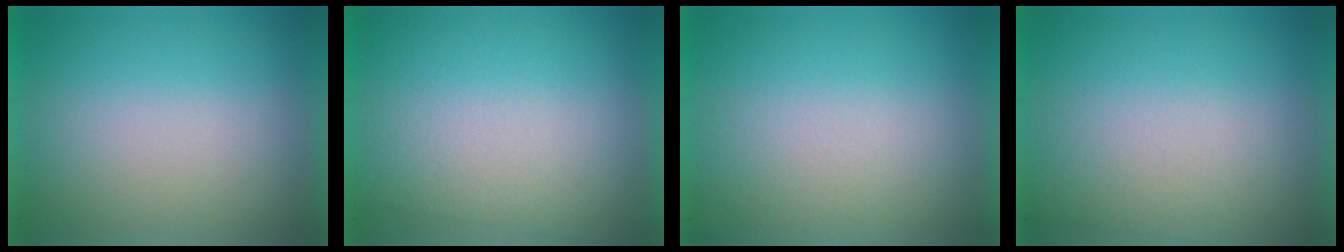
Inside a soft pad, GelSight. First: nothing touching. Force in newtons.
{"total": 2.9}
{"total": 2.7}
{"total": 2.6}